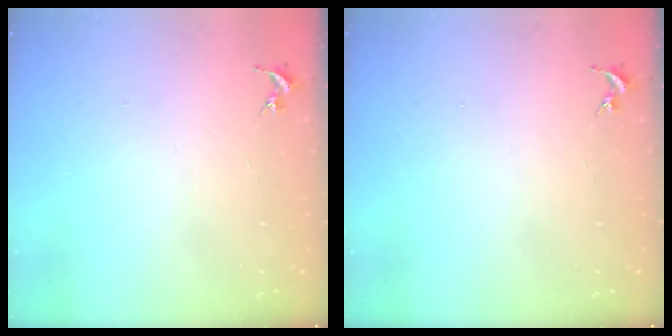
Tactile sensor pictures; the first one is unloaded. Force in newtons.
{"total": 0.0}